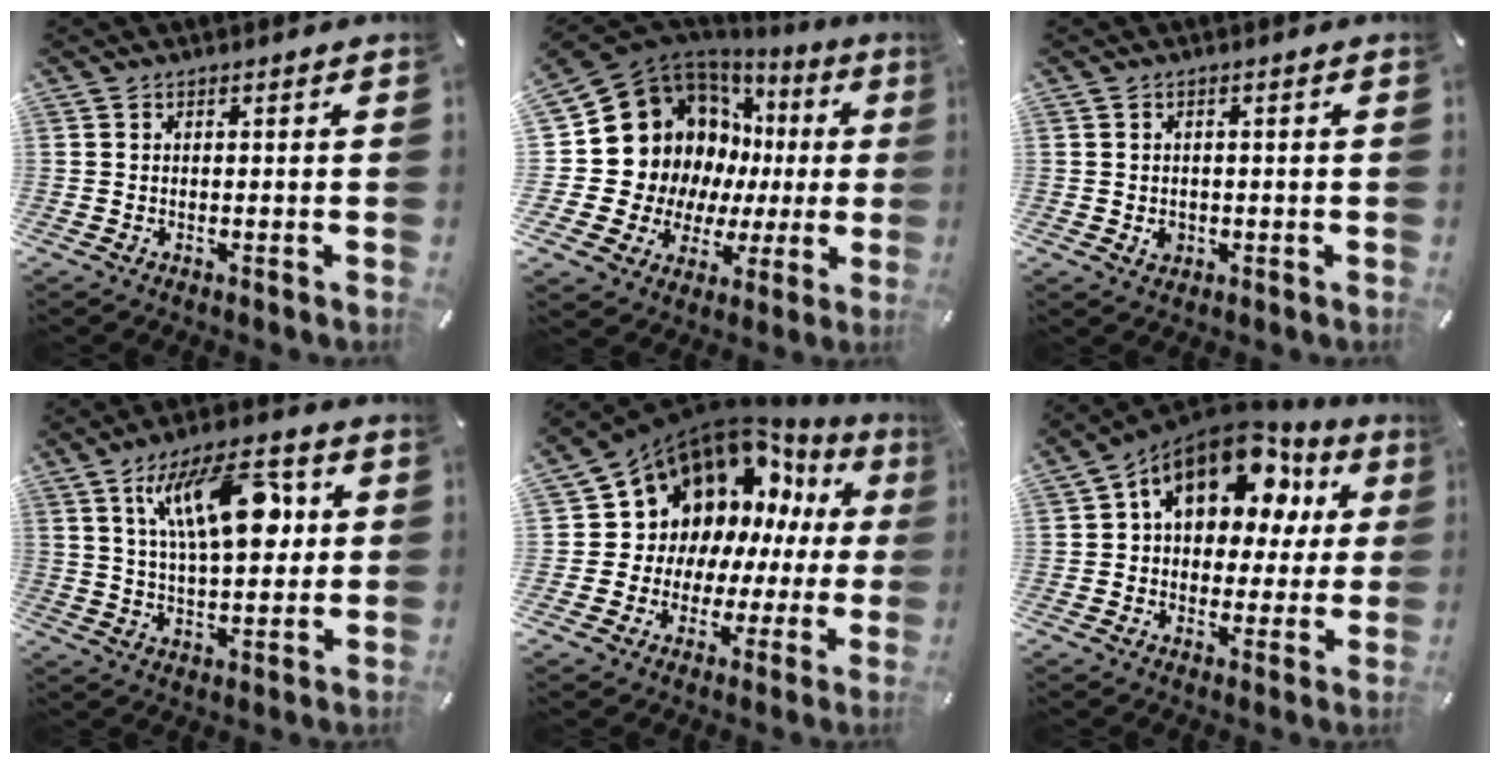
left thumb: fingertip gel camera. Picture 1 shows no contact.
{"total": 19.8, "force": [5.7, 16.4, 9.5], "torque": [-0.171, -0.049, 0.135]}
{"total": 2.3, "force": [-0.3, 1.9, 1.2], "torque": [-0.015, 0.000, -0.009]}
{"total": 19.3, "force": [6.6, 9.2, 15.6], "torque": [-0.256, -0.005, 0.103]}
{"total": 13.5, "force": [7.2, 10.5, 4.4], "torque": [-0.077, -0.078, 0.143]}
{"total": 16.5, "force": [8.3, 10.2, 10.0], "torque": [-0.159, -0.044, 0.148]}